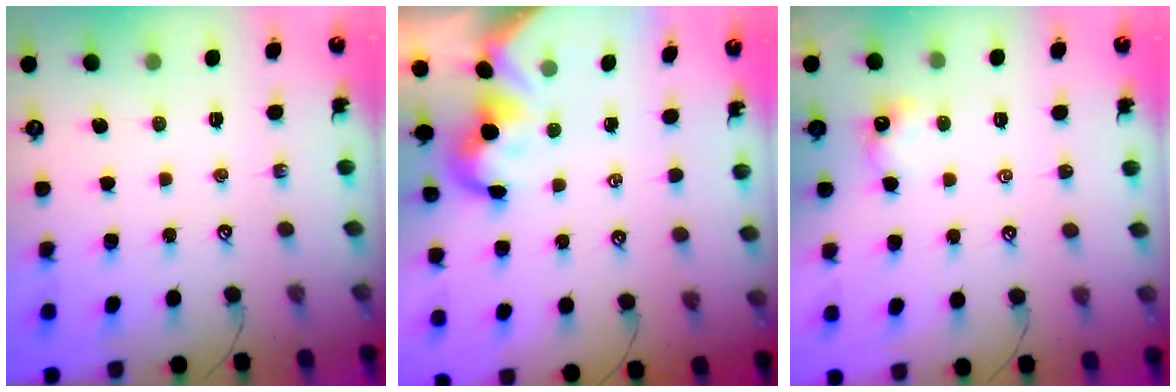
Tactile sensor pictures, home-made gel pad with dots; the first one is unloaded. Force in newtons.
{"total": 0.0}
{"total": 1.8, "press": 1.7, "slide": 0.5}